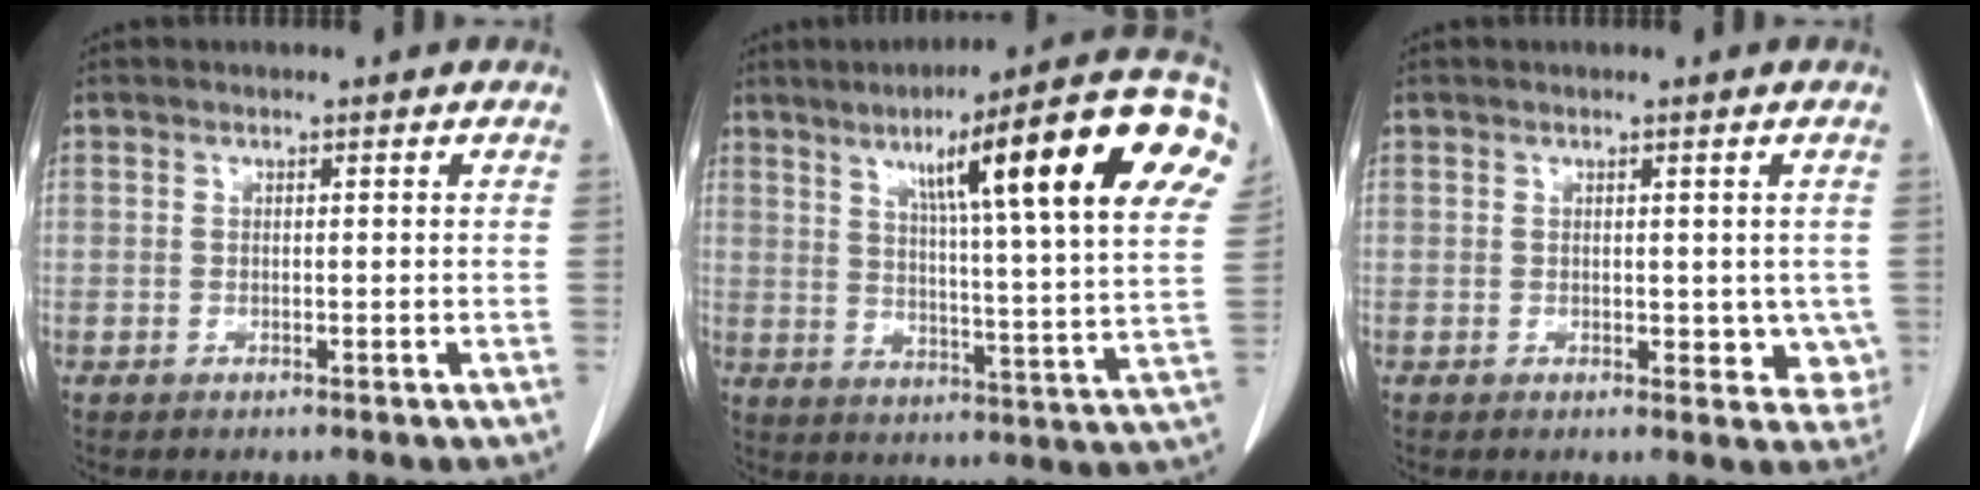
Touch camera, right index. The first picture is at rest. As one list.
[{"total": 24.9, "force": [10.0, 1.4, 22.8], "torque": [-0.282, 0.034, 0.133]}, {"total": 4.2, "force": [0.2, 2.6, 3.4], "torque": [-0.016, -0.005, 0.004]}]